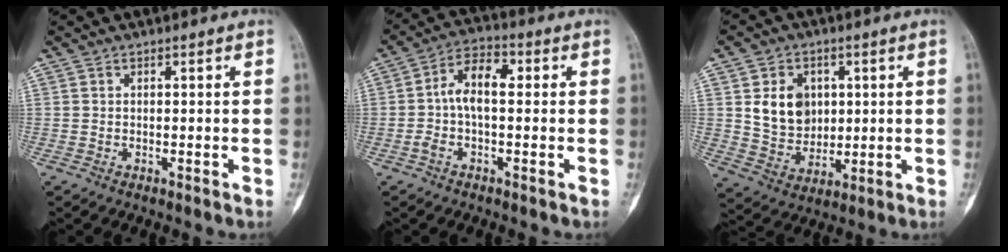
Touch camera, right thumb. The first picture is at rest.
{"total": 8.0, "force": [0.1, 4.3, 6.8], "torque": [-0.123, 0.031, -0.008]}
{"total": 10.6, "force": [2.3, 8.5, 5.9], "torque": [-0.054, -0.014, 0.053]}